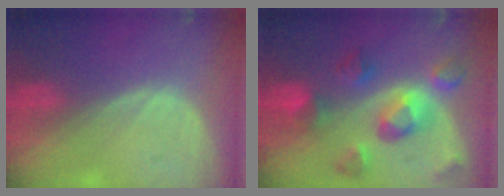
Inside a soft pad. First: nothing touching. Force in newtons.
{"total": 10.0, "press": 8.9, "slide": 4.6}